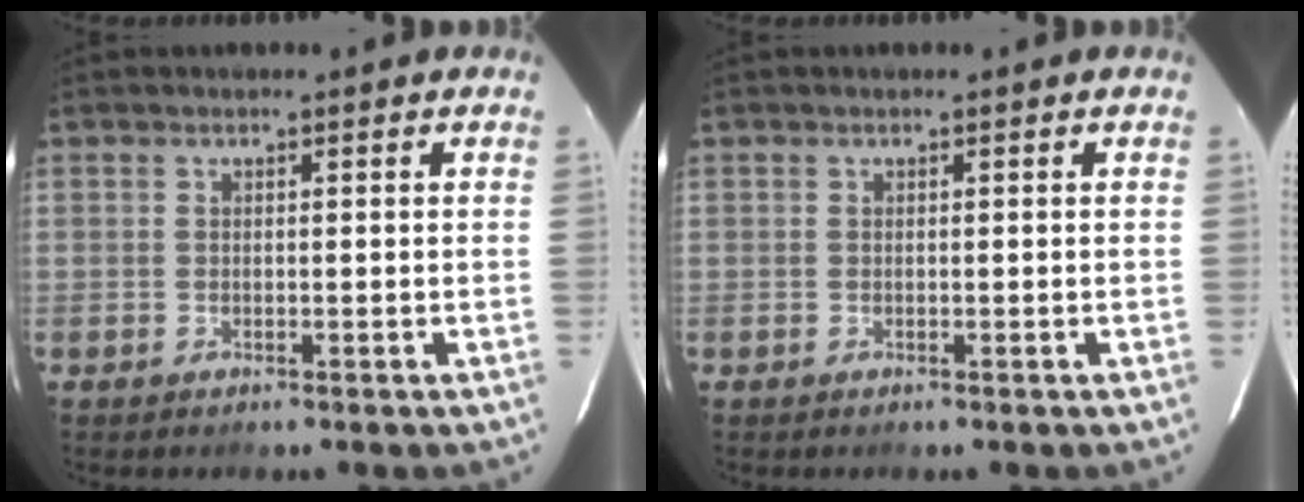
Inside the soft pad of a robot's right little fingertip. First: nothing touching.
{"total": 0.0}